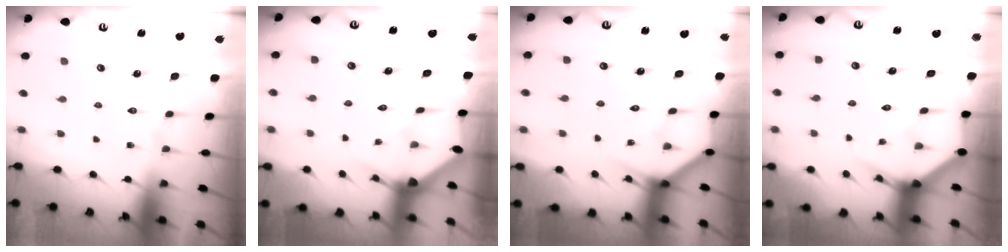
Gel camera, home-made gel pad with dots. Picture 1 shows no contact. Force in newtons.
{"total": 2.5, "press": 2.5, "slide": 0.1}
{"total": 3.7, "press": 3.7, "slide": 0.3}
{"total": 3.9, "press": 3.9, "slide": 0.2}